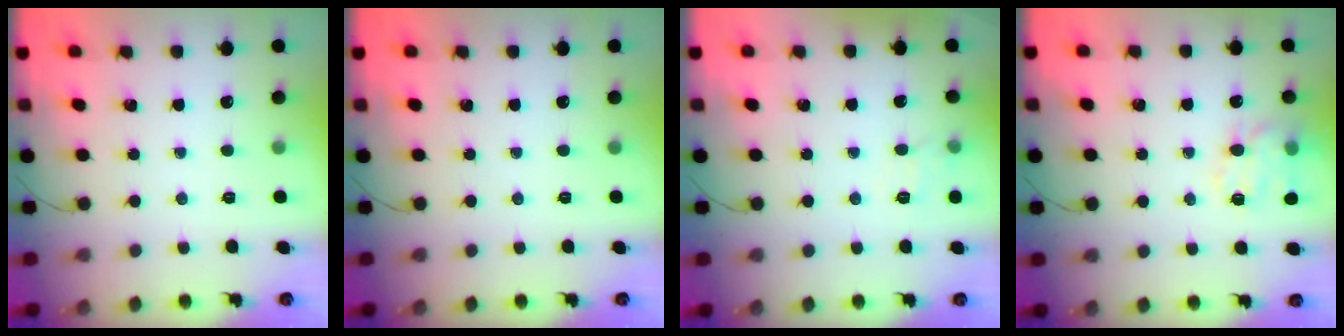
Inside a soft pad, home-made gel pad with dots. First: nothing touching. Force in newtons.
{"total": 0.0}
{"total": 7.2, "press": 7.0, "slide": 1.9}
{"total": 13.6, "press": 13.5, "slide": 2.0}